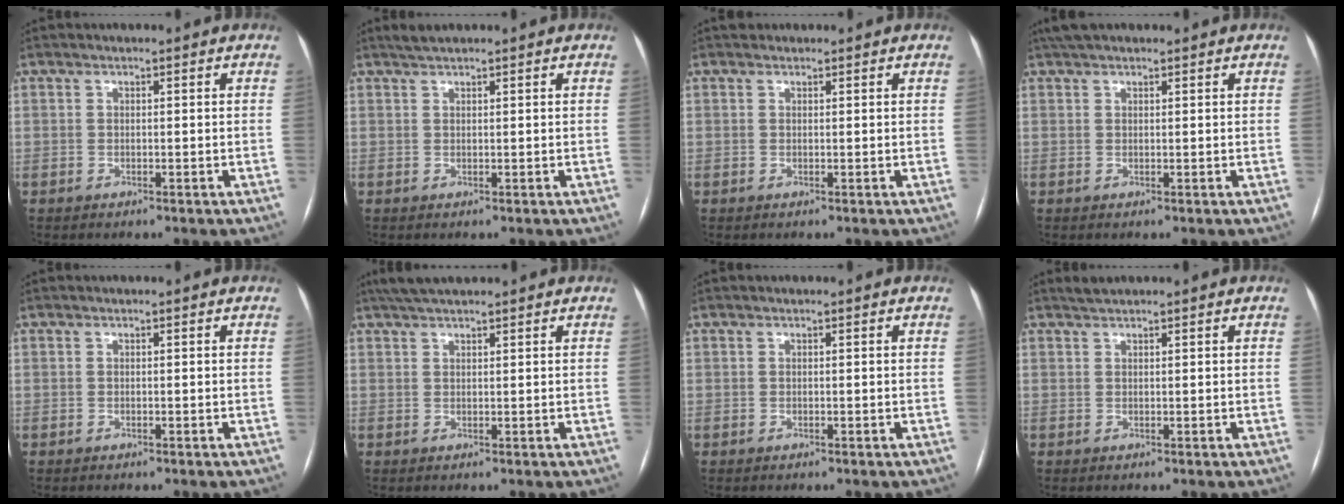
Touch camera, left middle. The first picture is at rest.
{"total": 1.7, "force": [1.5, 0.1, 0.8], "torque": [-0.017, 0.012, 0.030]}
{"total": 0.8, "force": [0.6, 0.4, 0.0], "torque": [-0.002, 0.010, 0.010]}
{"total": 3.6, "force": [2.9, 1.1, 1.7], "torque": [-0.030, 0.030, 0.052]}
{"total": 0.0}
{"total": 5.5, "force": [4.6, 1.0, 2.8], "torque": [-0.046, 0.034, 0.081]}
{"total": 0.0}
{"total": 1.2, "force": [1.1, 0.0, 0.3], "torque": [-0.008, 0.009, 0.026]}